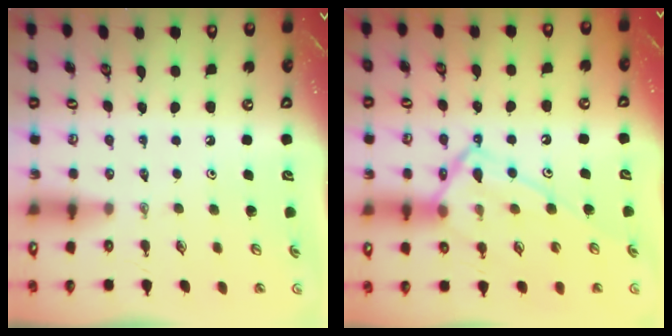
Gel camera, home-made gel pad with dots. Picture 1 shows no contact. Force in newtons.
{"total": 14.0, "press": 14.0, "slide": 1.0}